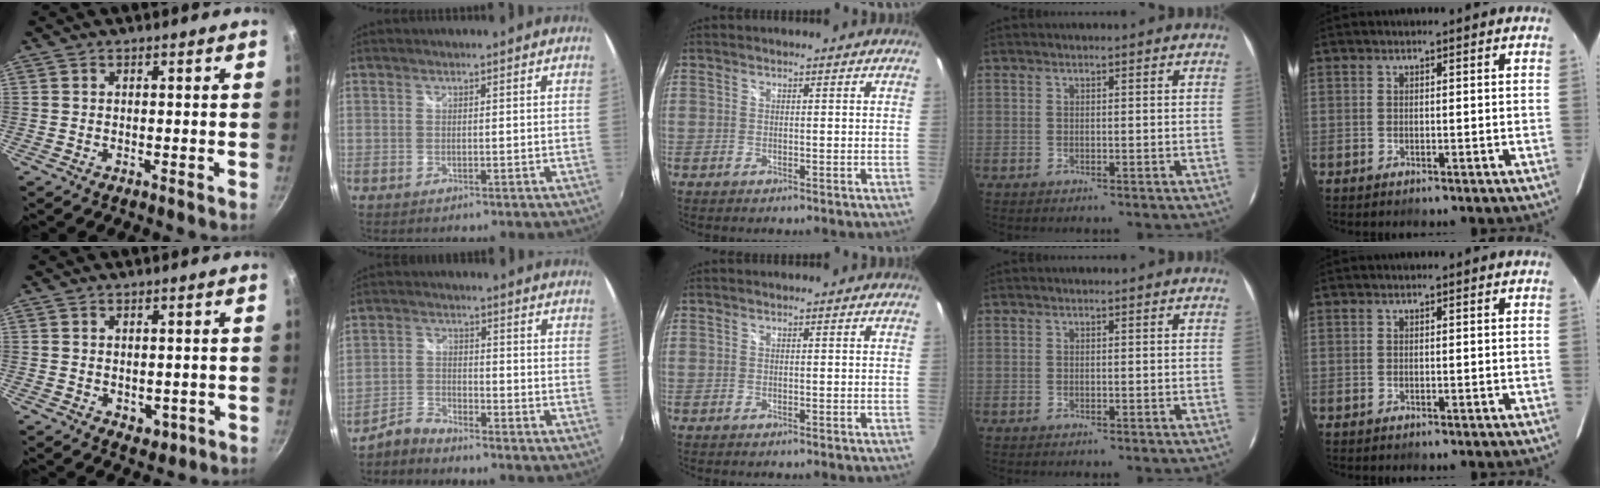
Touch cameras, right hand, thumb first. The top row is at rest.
{"thumb": {"total": 3.2, "force": [-0.5, 2.4, 2.1], "torque": [-0.023, -0.005, -0.001]}, "index": {"total": 4.3, "force": [-4.0, 1.1, 1.1], "torque": [-0.027, 0.006, -0.084]}}